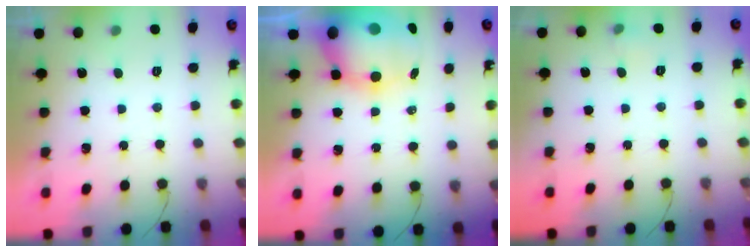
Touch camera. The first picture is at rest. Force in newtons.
{"total": 11.9, "press": 11.4, "slide": 3.2}
{"total": 3.4, "press": 3.2, "slide": 1.0}